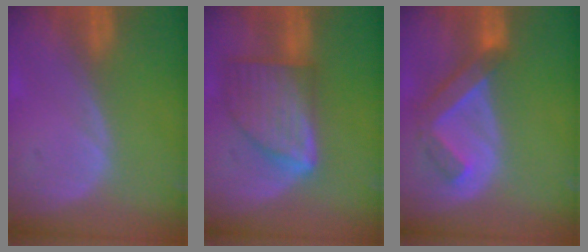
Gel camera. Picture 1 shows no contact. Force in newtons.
{"total": 8.8, "press": 8.8, "slide": 0.6}
{"total": 5.6, "press": 5.6, "slide": 0.3}